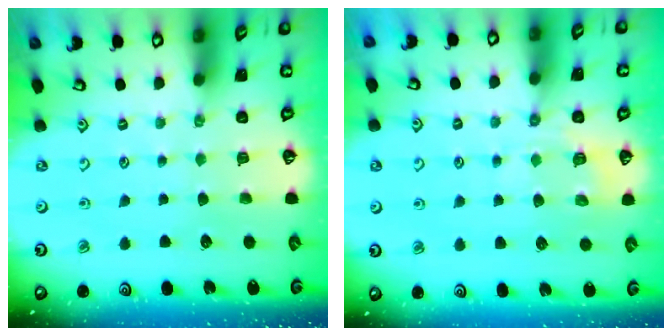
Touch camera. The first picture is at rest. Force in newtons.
{"total": 7.7, "press": 7.6, "slide": 1.0}